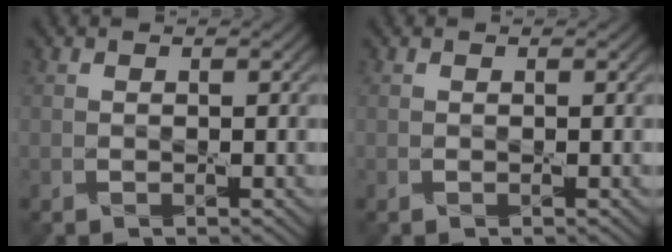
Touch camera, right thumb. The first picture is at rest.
{"total": 0.0}